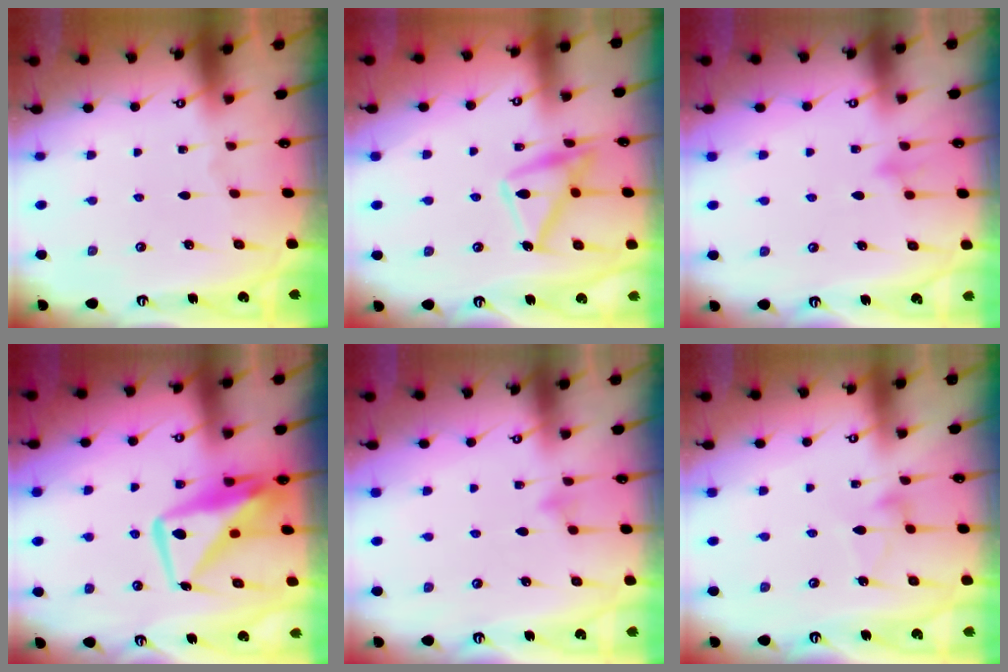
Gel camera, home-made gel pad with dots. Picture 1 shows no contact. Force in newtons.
{"total": 15.1, "press": 15.0, "slide": 1.0}
{"total": 8.2, "press": 8.2, "slide": 0.8}
{"total": 12.8, "press": 12.7, "slide": 1.0}
{"total": 5.8, "press": 5.8, "slide": 0.4}
{"total": 6.1, "press": 6.1, "slide": 0.4}